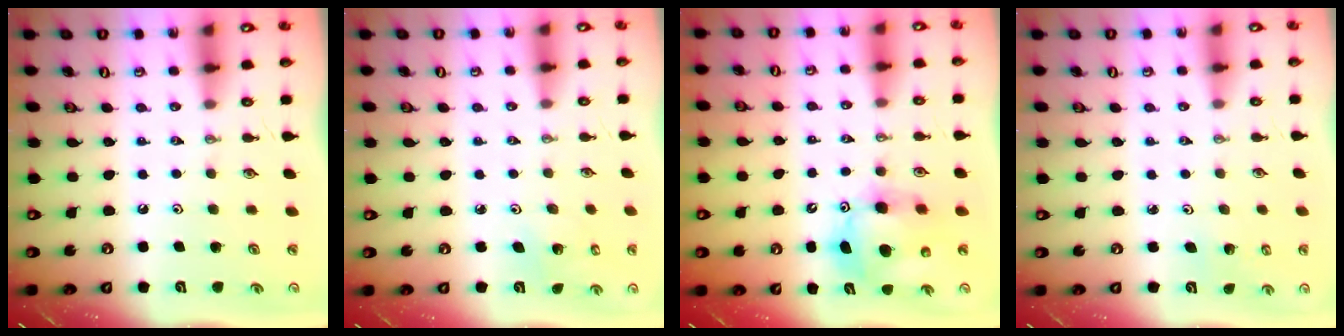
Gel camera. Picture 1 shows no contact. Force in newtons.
{"total": 2.0, "press": 2.0, "slide": 0.1}
{"total": 11.8, "press": 11.6, "slide": 2.3}
{"total": 1.0, "press": 1.0, "slide": 0.1}